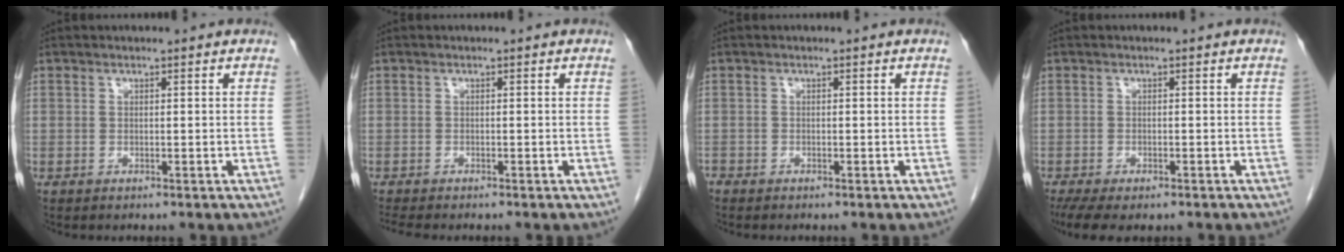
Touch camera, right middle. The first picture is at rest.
{"total": 3.1, "force": [-2.8, 0.4, 1.4], "torque": [-0.028, -0.011, -0.041]}
{"total": 0.7, "force": [-0.6, 0.2, 0.0], "torque": [-0.006, -0.001, -0.014]}
{"total": 7.1, "force": [-5.2, 2.5, 4.1], "torque": [-0.073, -0.017, -0.080]}